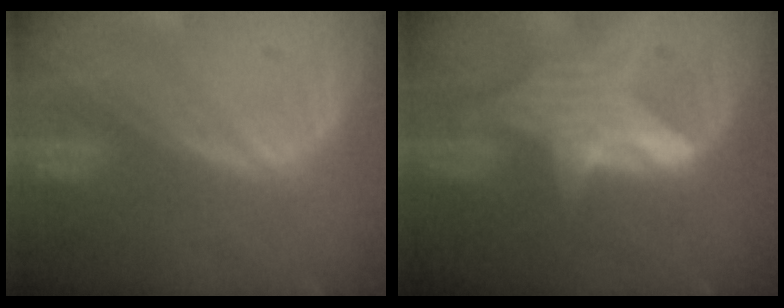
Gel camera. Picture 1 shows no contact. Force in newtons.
{"total": 5.9, "press": 5.9, "slide": 0.5}